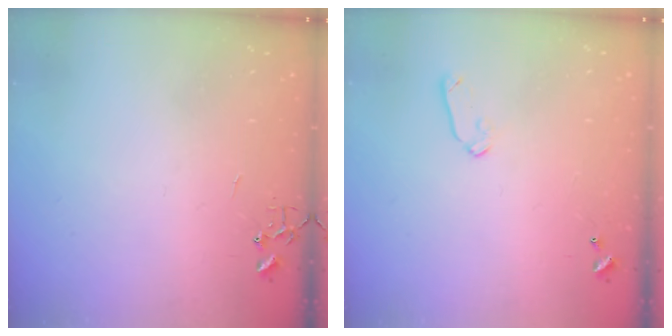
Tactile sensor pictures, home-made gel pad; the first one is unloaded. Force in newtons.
{"total": 6.8, "press": 6.7, "slide": 1.0}